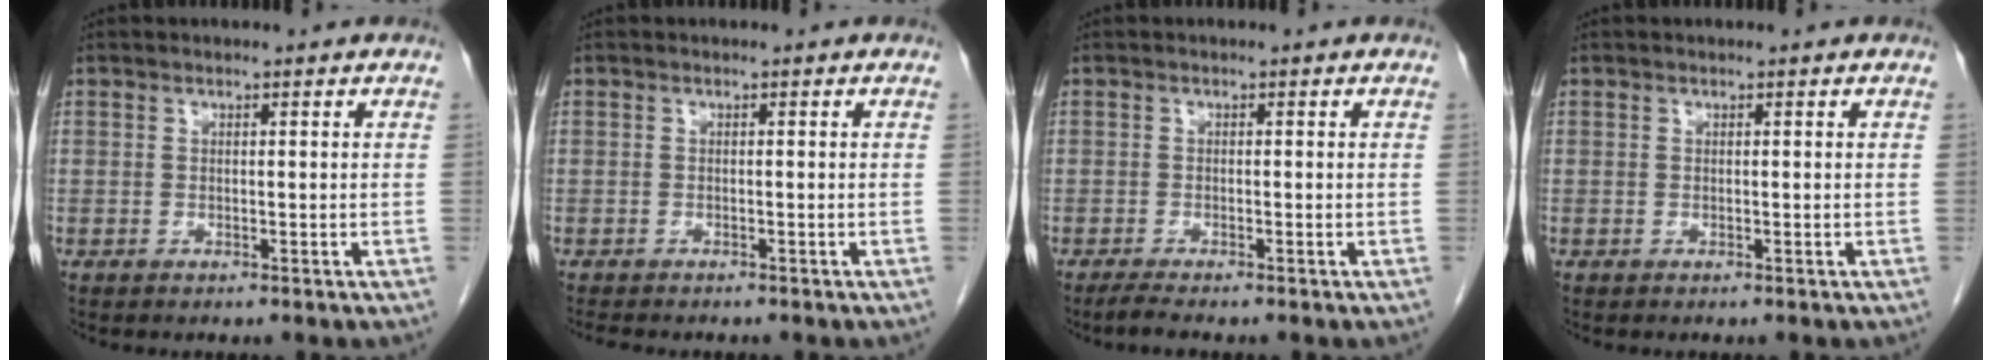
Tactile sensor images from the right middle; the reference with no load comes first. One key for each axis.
{"total": 3.1, "fx": -2.7, "fy": 0.8, "fz": 1.3, "tx": -0.026, "ty": -0.009, "tz": -0.035}
{"total": 1.7, "fx": -1.4, "fy": -0.2, "fz": 0.9, "tx": -0.028, "ty": -0.006, "tz": -0.030}
{"total": 0.0}